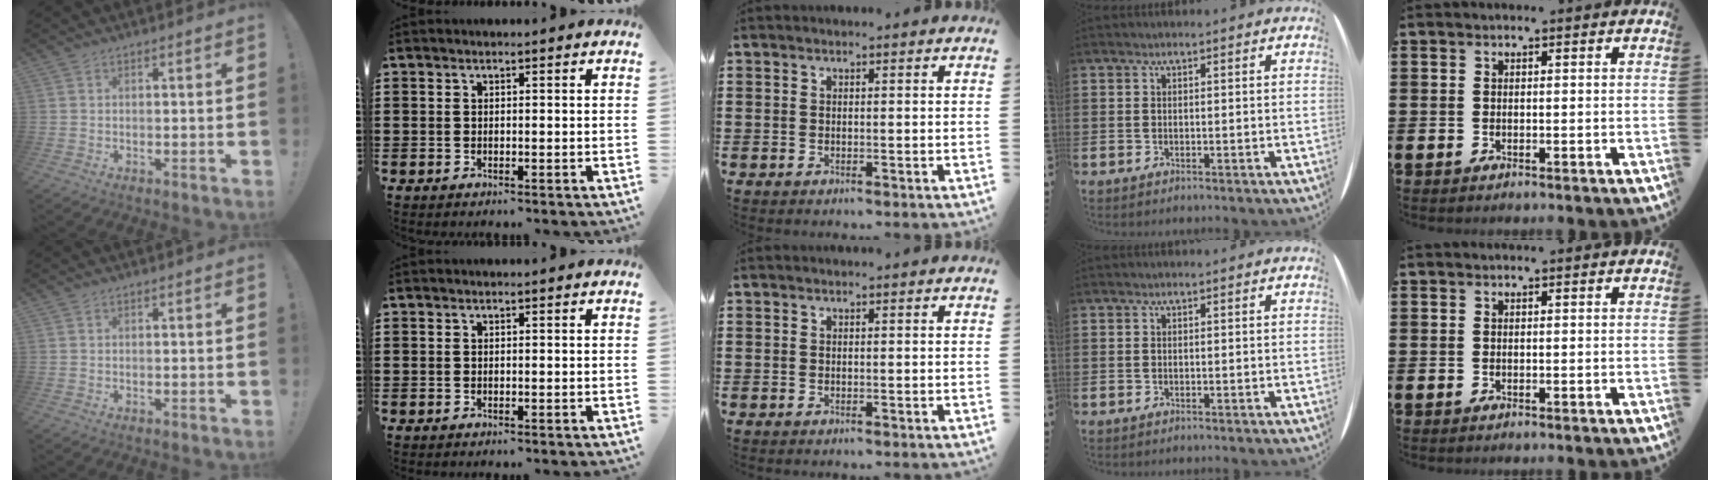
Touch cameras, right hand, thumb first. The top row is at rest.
{}